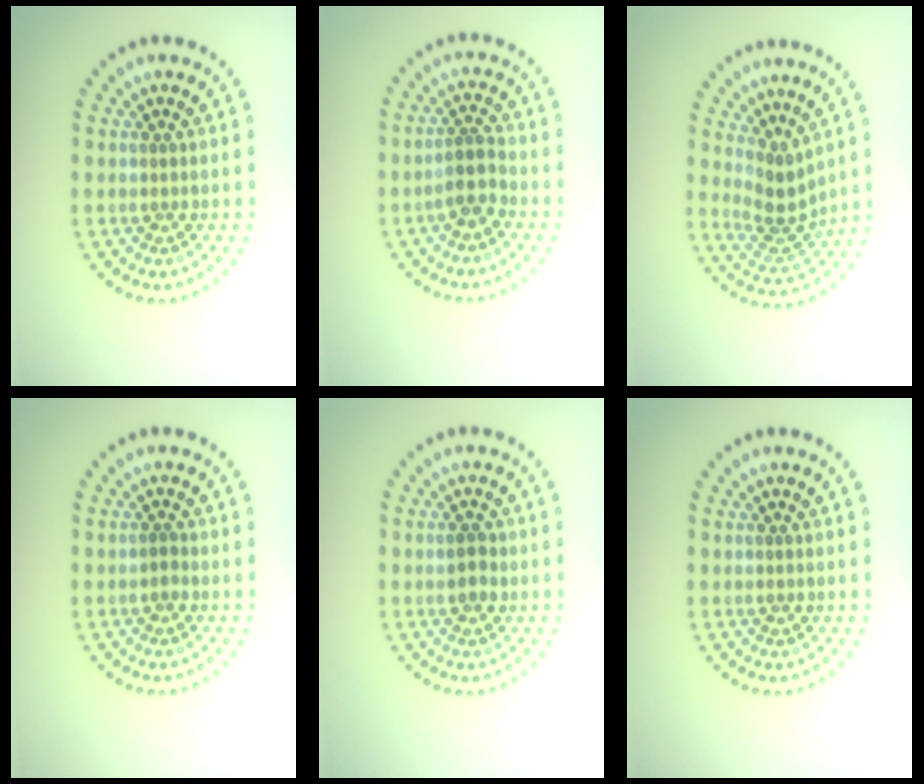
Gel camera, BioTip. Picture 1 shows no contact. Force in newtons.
{"total": 2.4, "press": 2.0, "slide": 1.3}
{"total": 2.9, "press": 2.3, "slide": 1.8}
{"total": 0.7, "press": 0.7, "slide": 0.2}
{"total": 1.6, "press": 1.6, "slide": 0.1}
{"total": 0.0}